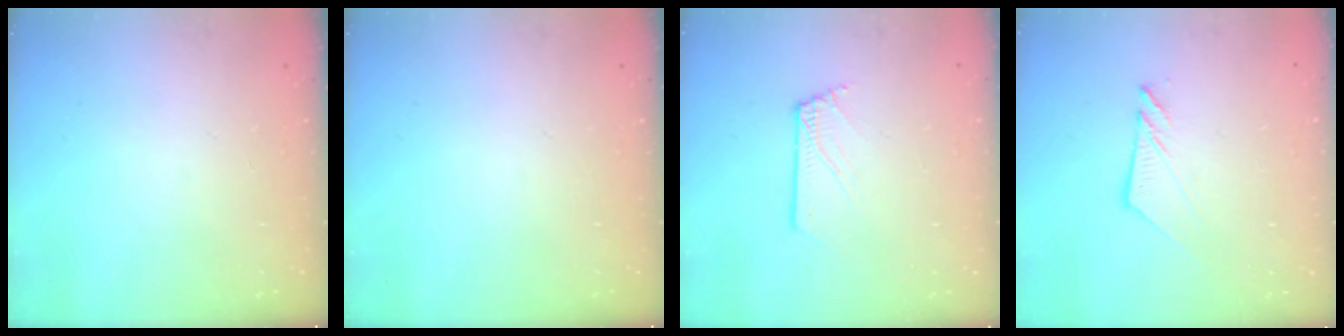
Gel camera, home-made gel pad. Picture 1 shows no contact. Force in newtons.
{"total": 0.0}
{"total": 1.0, "press": 1.0, "slide": 0.1}
{"total": 6.9, "press": 6.8, "slide": 0.3}